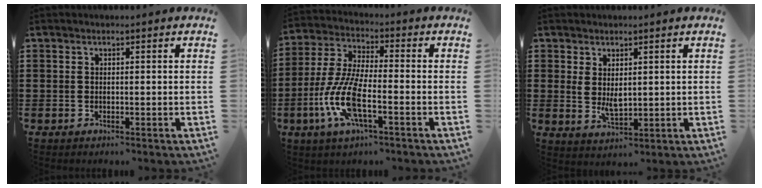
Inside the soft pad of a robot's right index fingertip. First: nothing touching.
{"total": 9.7, "force": [-3.8, 2.7, 8.5], "torque": [-0.205, -0.015, -0.079]}
{"total": 3.0, "force": [1.0, 1.6, 2.3], "torque": [-0.046, 0.003, 0.020]}